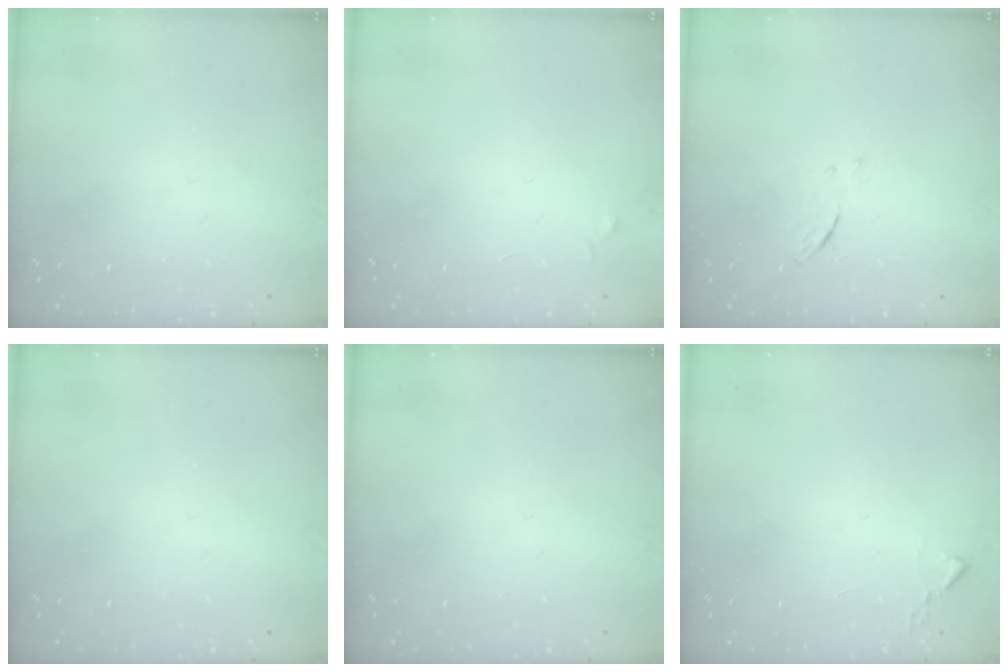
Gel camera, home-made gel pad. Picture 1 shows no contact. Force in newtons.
{"total": 3.3, "press": 3.2, "slide": 0.5}
{"total": 3.6, "press": 3.4, "slide": 1.4}
{"total": 0.0}
{"total": 0.0}
{"total": 2.4, "press": 2.4, "slide": 0.3}